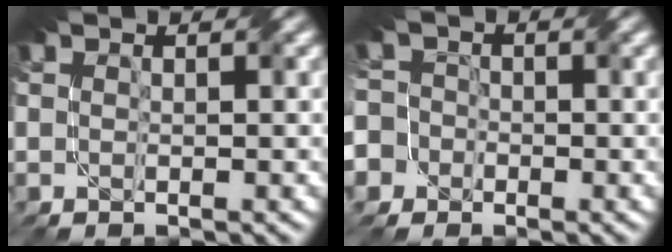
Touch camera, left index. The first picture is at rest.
{"total": 6.2, "force": [-3.0, 5.2, 1.5], "torque": [-0.039, 0.003, -0.074]}